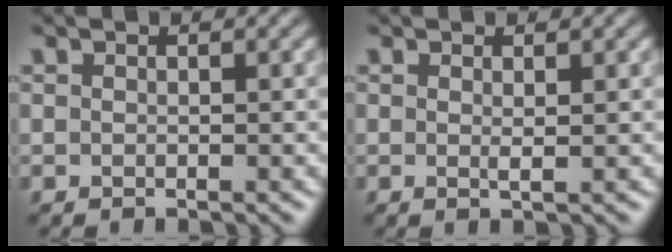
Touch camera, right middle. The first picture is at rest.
{"total": 0.7, "force": [0.2, 0.0, 0.7], "torque": [-0.012, -0.002, 0.002]}